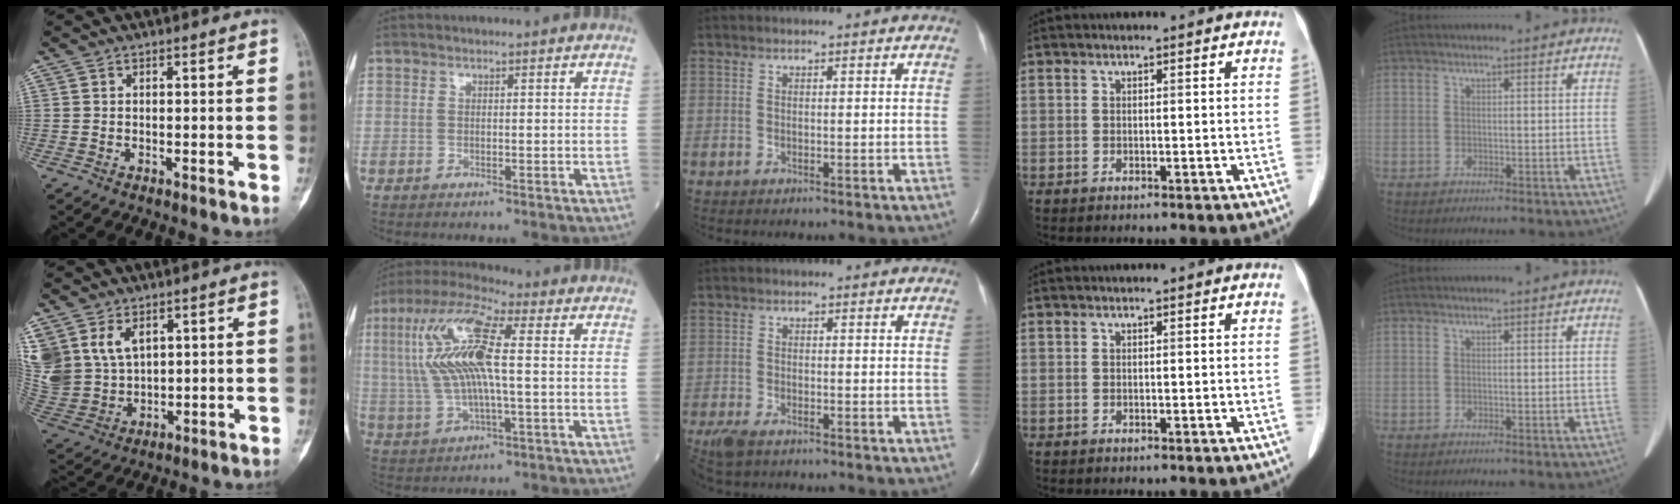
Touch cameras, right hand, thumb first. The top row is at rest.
{"thumb": {"total": 17.0, "force": [6.7, 12.5, 9.3], "torque": [-0.224, 0.004, 0.156]}, "index": {"total": 14.0, "force": [2.0, 3.0, 13.5], "torque": [-0.292, 0.023, 0.035]}, "middle": {"total": 6.3, "force": [-4.8, 2.3, 3.5], "torque": [-0.073, -0.016, -0.084]}}